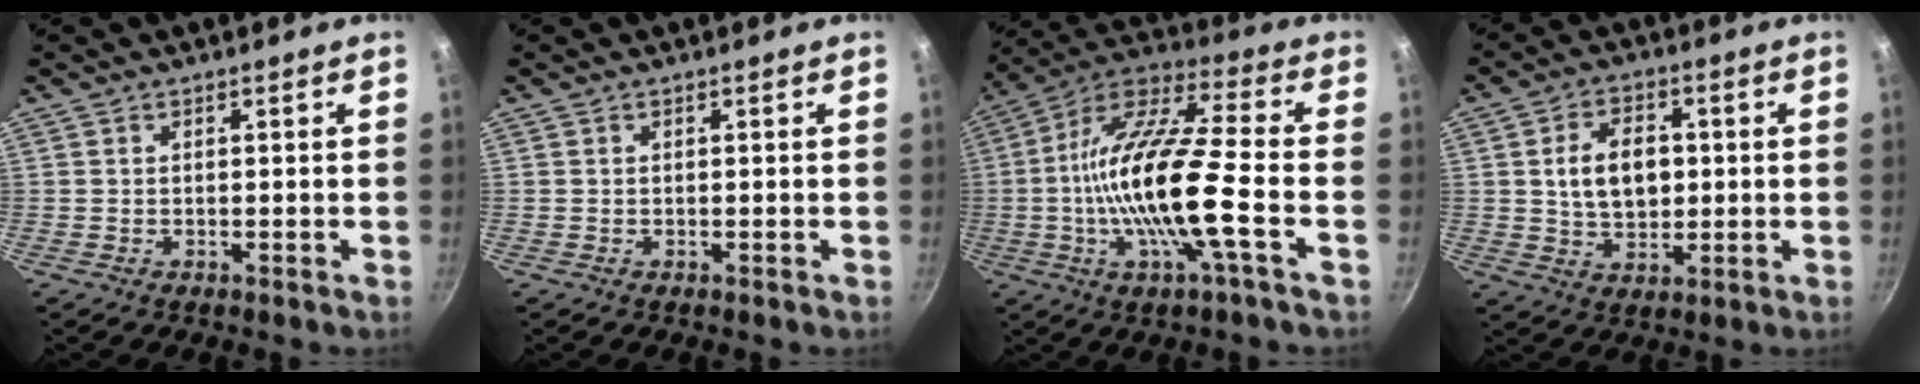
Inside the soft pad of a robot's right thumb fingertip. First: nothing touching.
{"total": 0.0}
{"total": 19.1, "force": [-3.5, 3.5, 18.4], "torque": [-0.347, 0.029, -0.084]}
{"total": 9.8, "force": [0.9, 6.7, 7.2], "torque": [-0.099, 0.002, 0.016]}